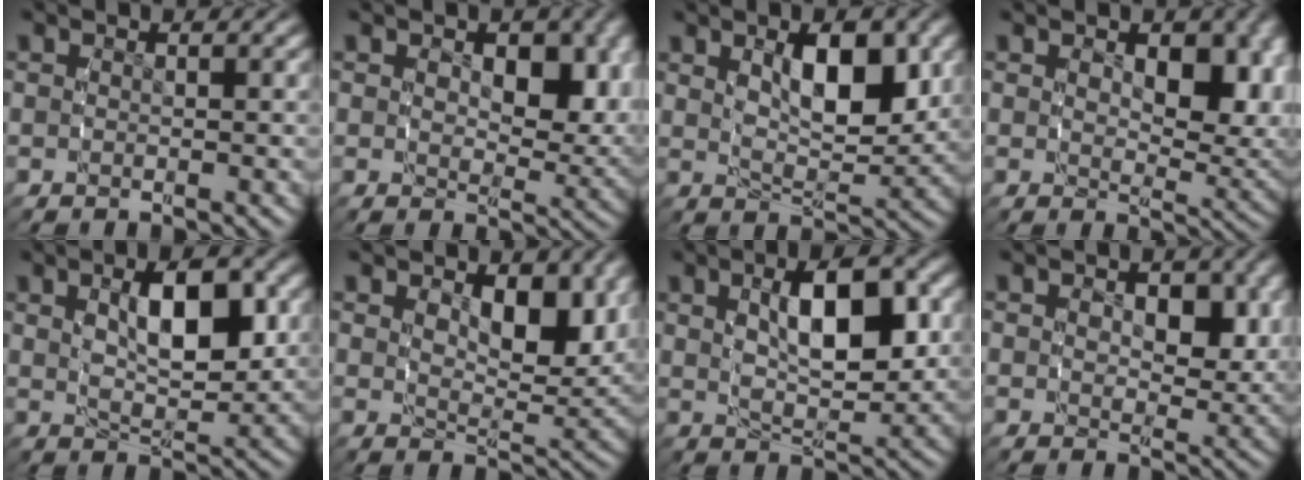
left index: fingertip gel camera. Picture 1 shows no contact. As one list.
[{"total": 4.5, "force": [1.3, 2.6, 3.5], "torque": [-0.052, -0.019, 0.029]}, {"total": 5.7, "force": [1.6, 2.2, 5.0], "torque": [-0.078, -0.015, 0.035]}, {"total": 5.5, "force": [1.7, 2.8, 4.4], "torque": [-0.059, -0.019, 0.035]}, {"total": 5.8, "force": [1.0, 2.4, 5.2], "torque": [-0.082, -0.008, 0.026]}, {"total": 4.9, "force": [2.2, 2.0, 3.9], "torque": [-0.057, -0.019, 0.045]}, {"total": 6.7, "force": [1.0, 2.7, 6.1], "torque": [-0.096, -0.006, 0.028]}, {"total": 3.4, "force": [1.1, 2.1, 2.4], "torque": [-0.039, -0.018, 0.025]}]